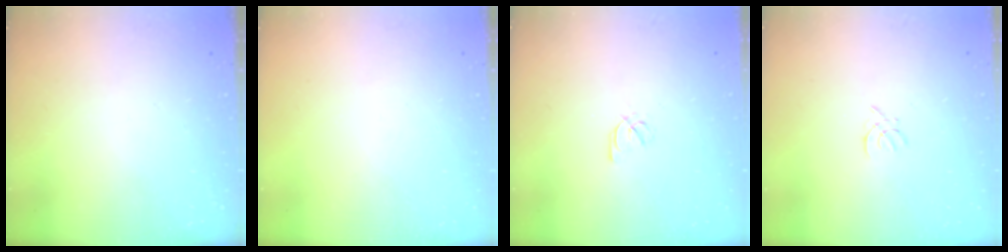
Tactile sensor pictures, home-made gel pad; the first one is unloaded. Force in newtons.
{"total": 0.0}
{"total": 2.1, "press": 1.9, "slide": 0.8}
{"total": 1.8, "press": 1.8, "slide": 0.4}